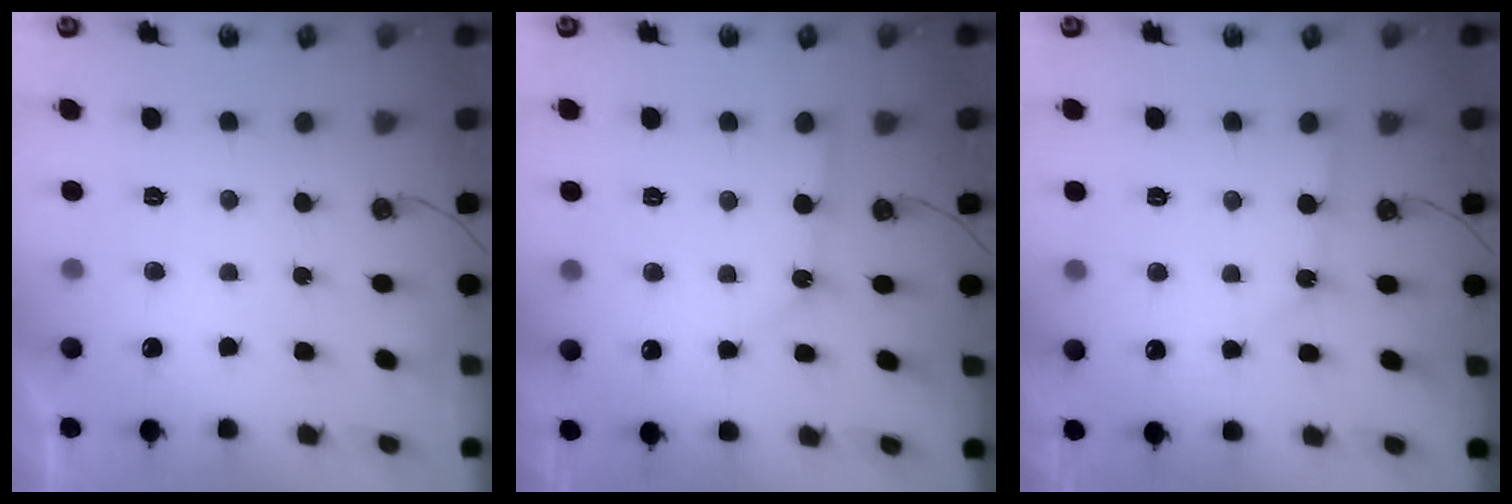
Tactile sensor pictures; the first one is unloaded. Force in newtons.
{"total": 2.9, "press": 2.9, "slide": 0.3}
{"total": 2.4, "press": 2.3, "slide": 0.3}